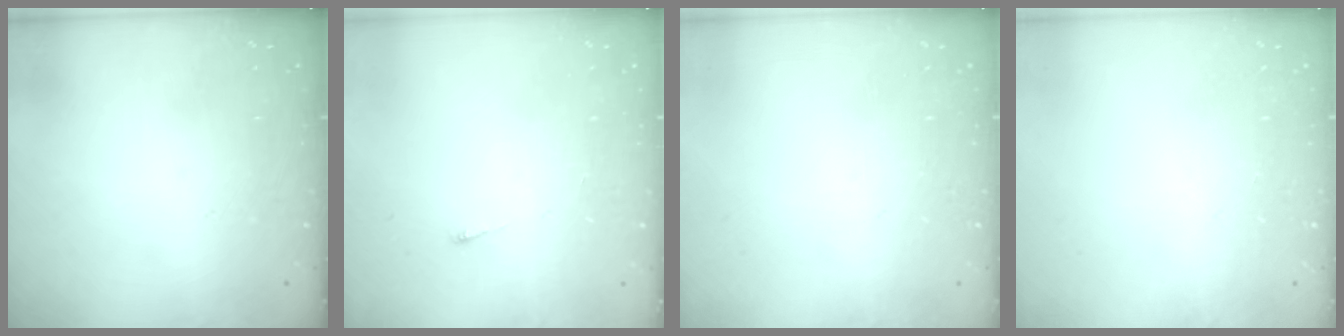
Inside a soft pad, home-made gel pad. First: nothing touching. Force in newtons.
{"total": 2.6, "press": 2.5, "slide": 0.3}
{"total": 0.0}
{"total": 0.0}